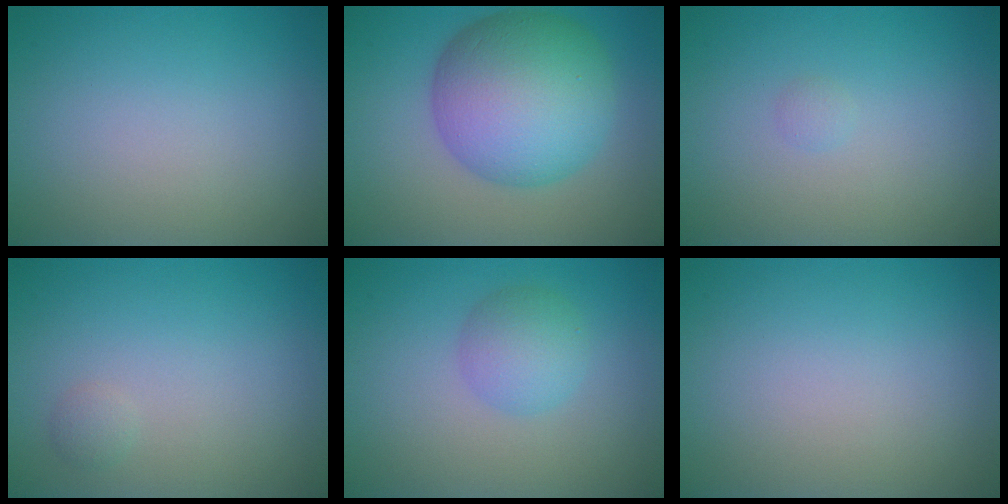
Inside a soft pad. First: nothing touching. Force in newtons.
{"total": 10.9, "press": 10.9, "slide": 0.2}
{"total": 0.5, "press": 0.5, "slide": 0.0}
{"total": 0.7, "press": 0.7, "slide": 0.0}
{"total": 3.5, "press": 3.5, "slide": 0.2}
{"total": 0.0}